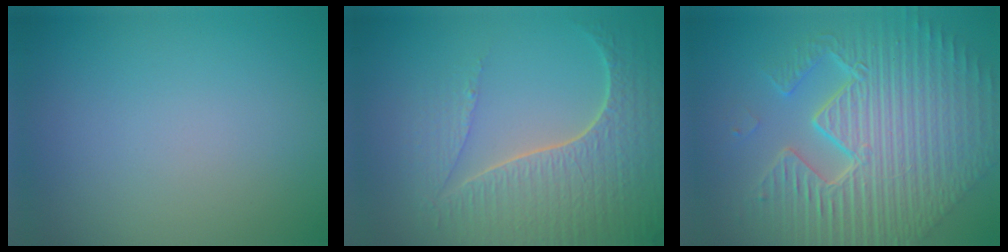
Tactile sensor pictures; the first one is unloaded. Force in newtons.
{"total": 7.3, "press": 5.5, "slide": 4.8}
{"total": 11.7, "press": 7.5, "slide": 9.0}